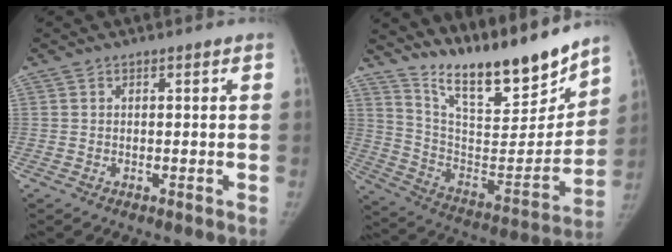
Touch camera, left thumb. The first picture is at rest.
{"total": 21.9, "force": [18.6, 4.4, 10.7], "torque": [-0.135, -0.116, 0.316]}